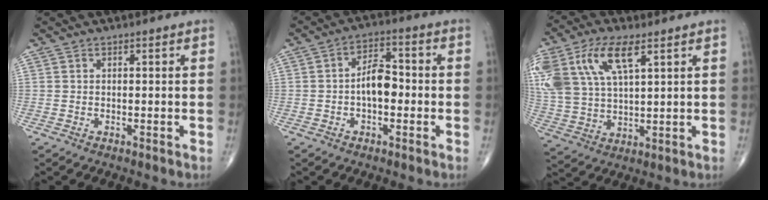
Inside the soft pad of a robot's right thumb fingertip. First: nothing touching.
{"total": 6.6, "force": [-1.0, 3.7, 5.4], "torque": [-0.078, 0.025, -0.025]}
{"total": 18.4, "force": [8.0, 8.9, 14.0], "torque": [-0.321, 0.002, 0.157]}